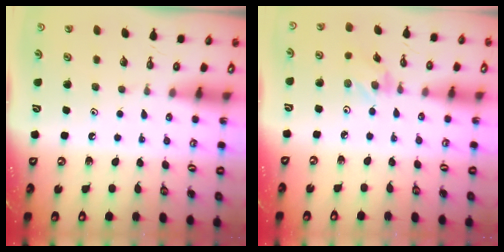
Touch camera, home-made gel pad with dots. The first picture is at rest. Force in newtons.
{"total": 1.2, "press": 1.2, "slide": 0.3}